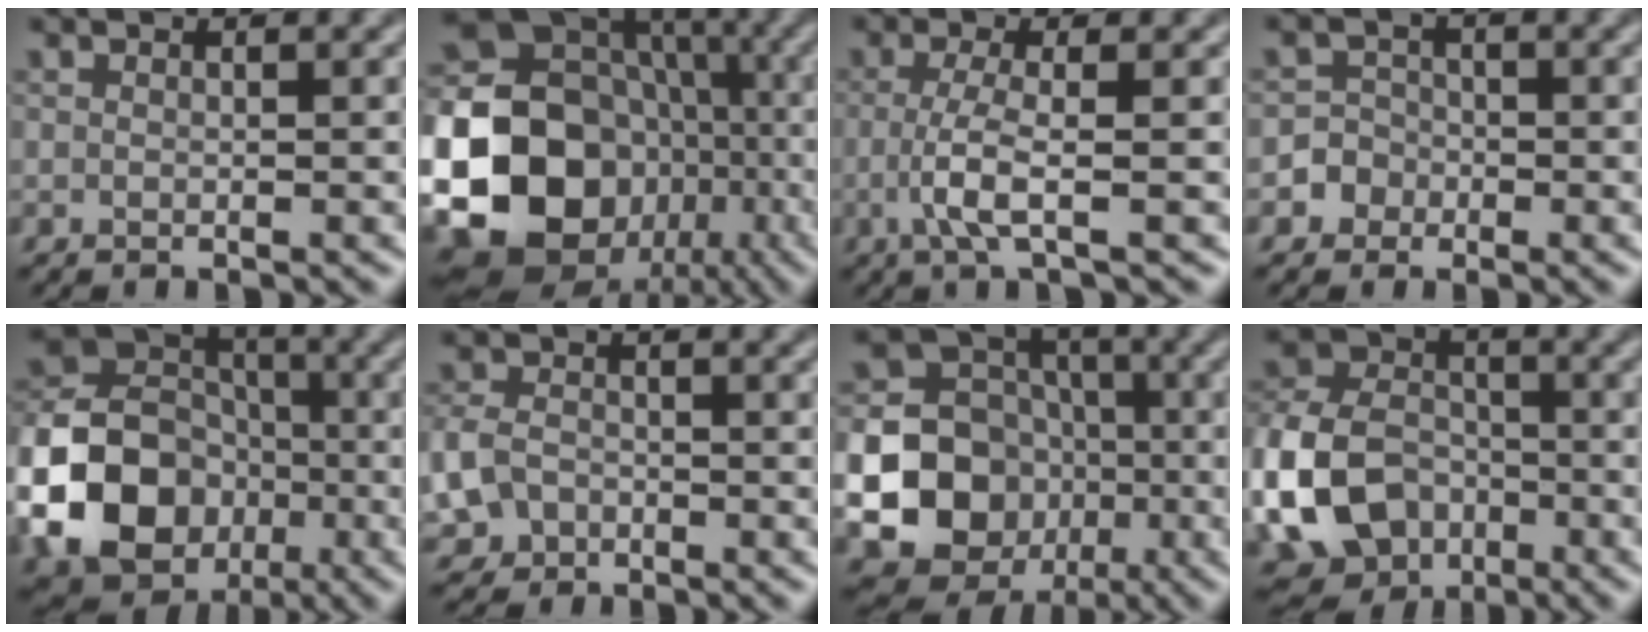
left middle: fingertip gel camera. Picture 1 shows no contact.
{"total": 23.9, "force": [-6.0, 20.8, 10.1], "torque": [-0.215, -0.038, -0.131]}
{"total": 3.2, "force": [-0.9, 0.5, 3.0], "torque": [-0.066, 0.000, -0.026]}
{"total": 3.2, "force": [-1.5, 2.8, 0.2], "torque": [0.030, 0.003, -0.036]}
{"total": 16.4, "force": [-5.3, 13.7, 7.3], "torque": [-0.147, -0.036, -0.117]}
{"total": 4.2, "force": [-1.7, 3.2, 2.0], "torque": [-0.045, -0.010, -0.037]}
{"total": 22.7, "force": [-5.6, 21.2, 5.9], "torque": [-0.152, -0.044, -0.118]}
{"total": 10.2, "force": [-3.7, 7.7, 5.5], "torque": [-0.121, -0.005, -0.081]}